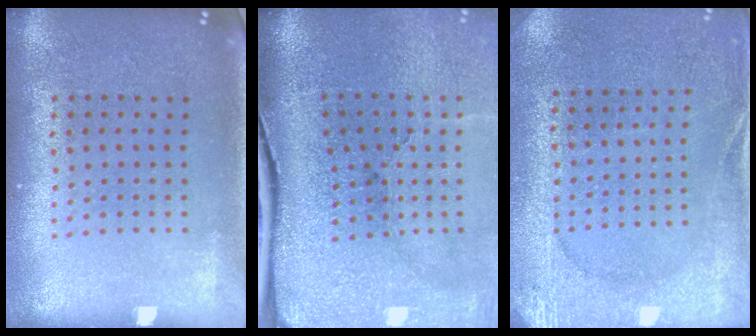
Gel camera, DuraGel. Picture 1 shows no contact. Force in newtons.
{"total": 5.0, "press": 4.0, "slide": 3.1}
{"total": 2.6, "press": 2.6, "slide": 0.4}